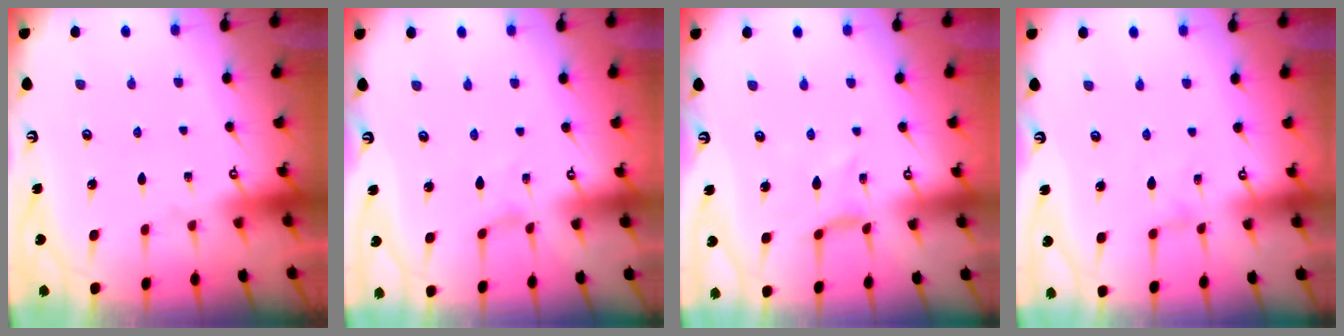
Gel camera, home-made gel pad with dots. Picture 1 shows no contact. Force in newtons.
{"total": 0.0}
{"total": 0.0}
{"total": 0.0}